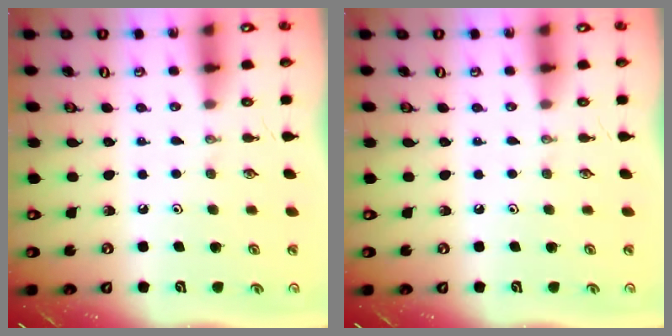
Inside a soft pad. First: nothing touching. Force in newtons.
{"total": 0.0}